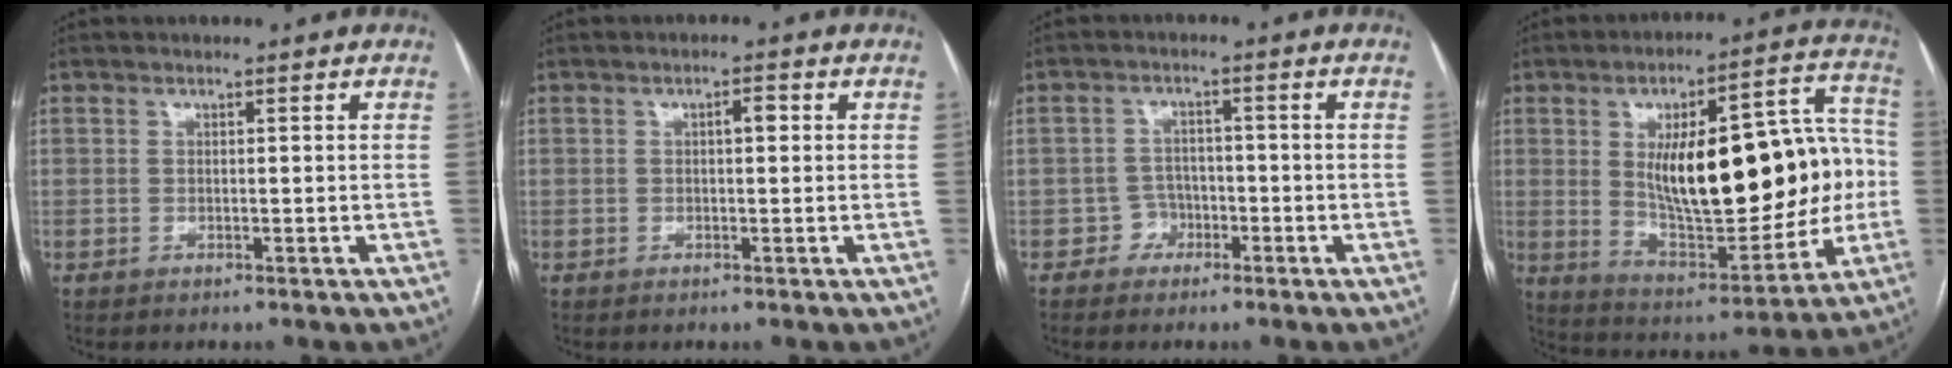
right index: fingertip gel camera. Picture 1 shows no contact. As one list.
[{"total": 1.7, "force": [0.3, 0.6, 1.6], "torque": [-0.022, 0.009, 0.006]}, {"total": 2.8, "force": [-1.5, 2.4, 0.1], "torque": [0.006, 0.015, -0.029]}, {"total": 24.7, "force": [1.0, 9.2, 22.9], "torque": [-0.351, 0.034, 0.029]}]